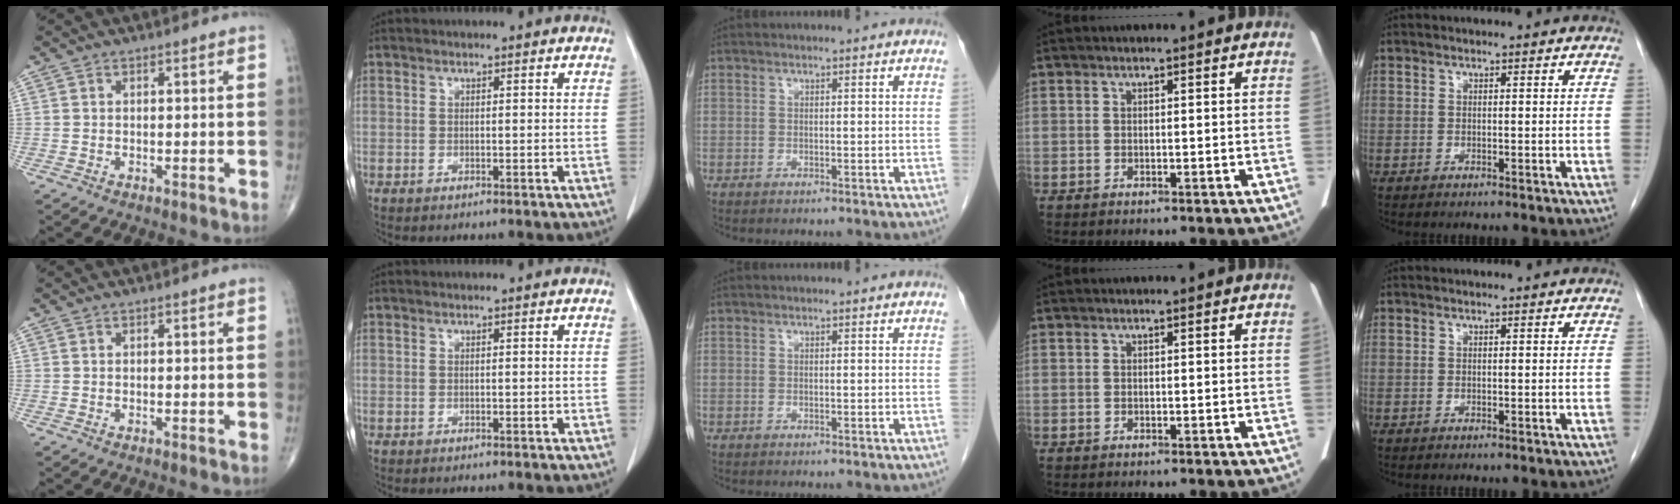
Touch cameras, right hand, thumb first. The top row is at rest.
{}